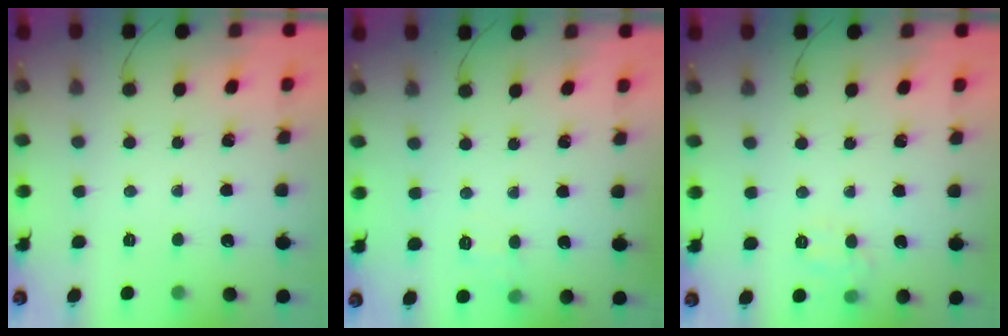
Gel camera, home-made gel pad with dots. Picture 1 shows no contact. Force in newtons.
{"total": 5.3, "press": 5.1, "slide": 1.5}
{"total": 7.1, "press": 7.0, "slide": 1.2}